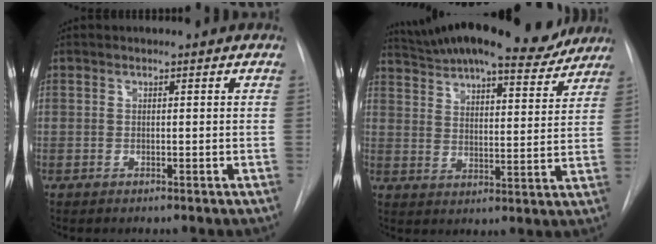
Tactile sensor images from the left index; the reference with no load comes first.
{"total": 22.0, "force": [19.5, 4.8, 8.9], "torque": [-0.155, 0.017, 0.270]}